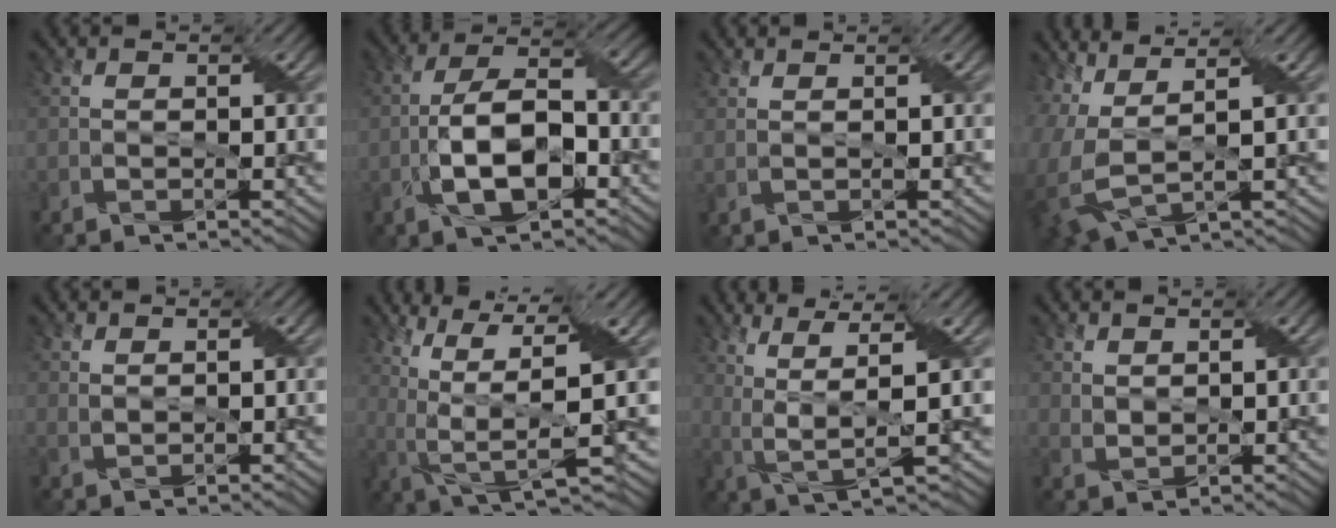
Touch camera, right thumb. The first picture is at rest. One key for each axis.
{"total": 10.2, "fx": -3.2, "fy": 4.7, "fz": 8.5, "tx": -0.162, "ty": 0.009, "tz": -0.059}
{"total": 1.3, "fx": 0.9, "fy": 0.3, "fz": 0.9, "tx": -0.018, "ty": -0.004, "tz": 0.007}
{"total": 10.0, "fx": 2.3, "fy": 4.6, "fz": 8.6, "tx": -0.217, "ty": -0.003, "tz": 0.065}
{"total": 0.9, "fx": 0.7, "fy": 0.3, "fz": 0.4, "tx": -0.017, "ty": 0.001, "tz": 0.018}
{"total": 9.3, "fx": 1.5, "fy": 2.5, "fz": 8.9, "tx": -0.193, "ty": 0.002, "tz": 0.038}
{"total": 6.3, "fx": 2.2, "fy": 1.1, "fz": 5.9, "tx": -0.132, "ty": 0.007, "tz": 0.050}
{"total": 1.7, "fx": 1.4, "fy": 0.8, "fz": 0.6, "tx": -0.019, "ty": 0.000, "tz": 0.033}